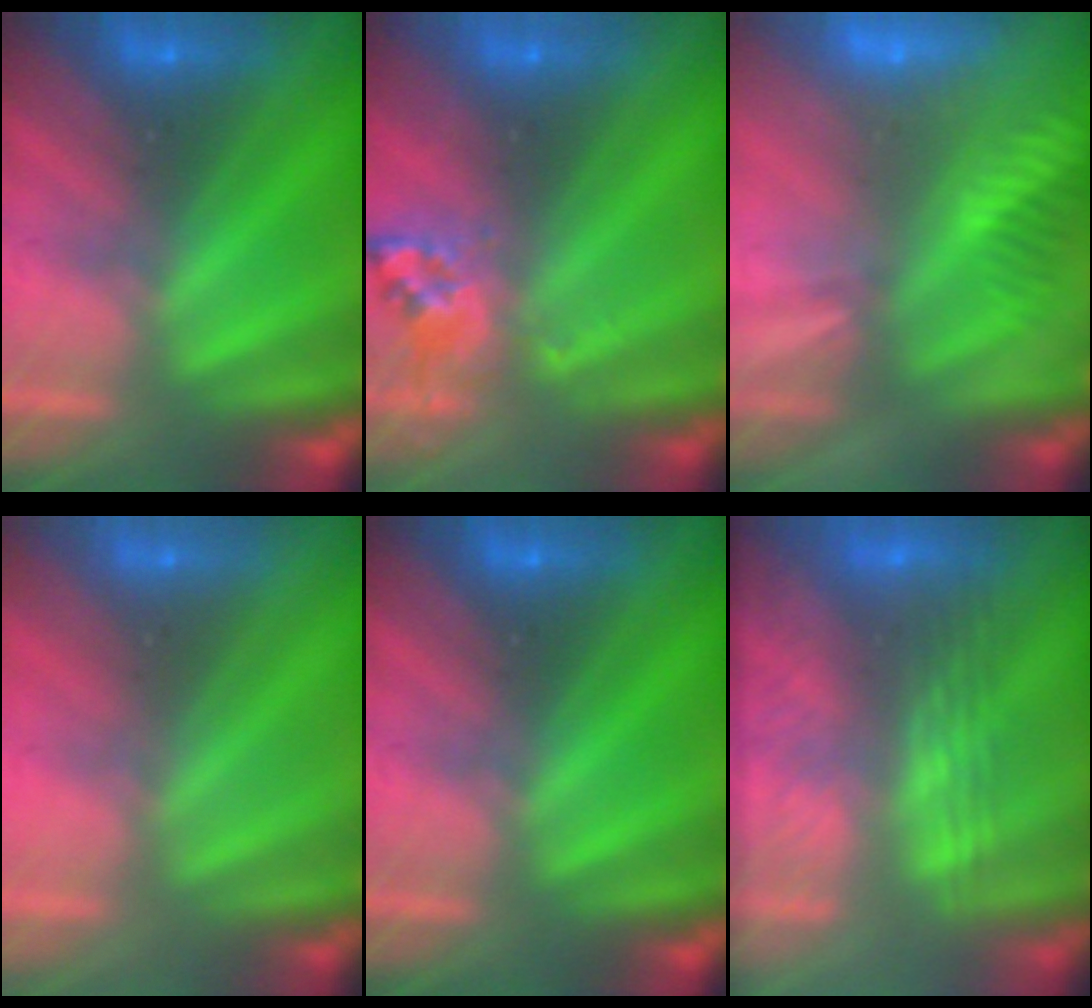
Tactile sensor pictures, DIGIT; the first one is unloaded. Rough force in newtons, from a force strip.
{"total": 2.6}
{"total": 12.7}
{"total": 3.2}
{"total": 0.0}
{"total": 2.8}